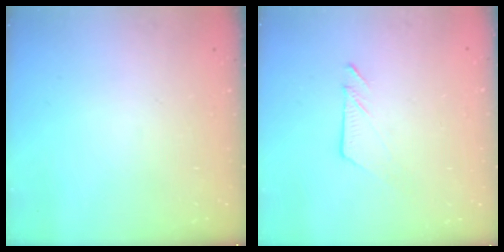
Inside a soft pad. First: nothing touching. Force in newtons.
{"total": 5.9, "press": 5.8, "slide": 0.9}